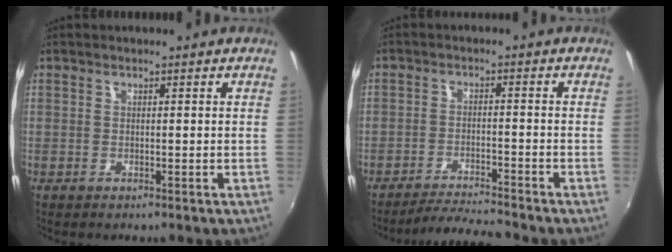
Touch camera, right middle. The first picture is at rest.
{"total": 6.8, "force": [-6.6, 0.0, 1.8], "torque": [-0.054, 0.001, -0.110]}